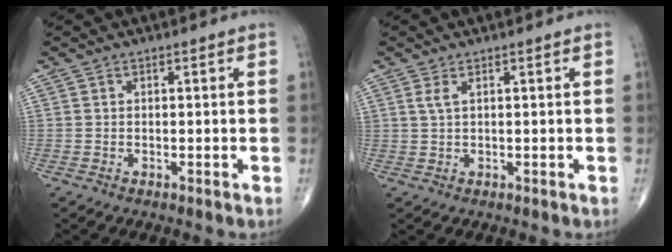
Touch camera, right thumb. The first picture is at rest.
{"total": 1.4, "force": [0.7, 0.3, 1.2], "torque": [-0.030, 0.005, 0.017]}